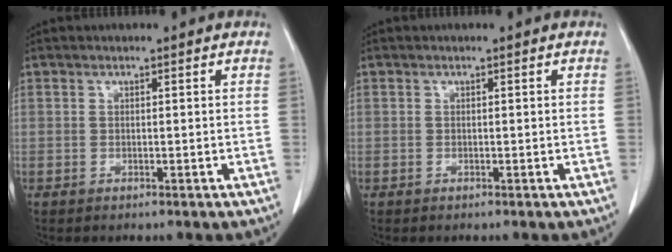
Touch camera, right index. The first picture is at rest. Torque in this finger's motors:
{"motor_torque": [0.04, -0.03, -0.02, 0.01]}